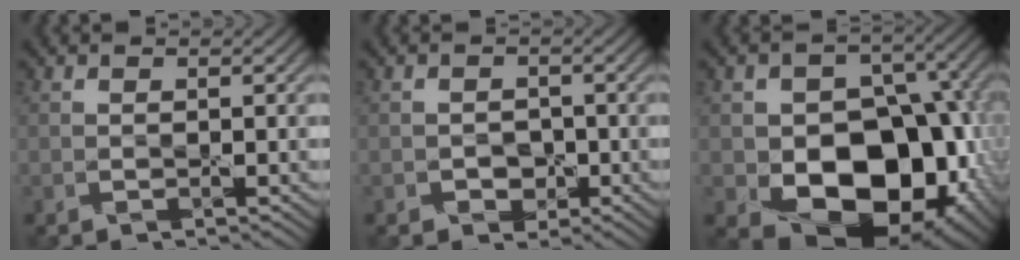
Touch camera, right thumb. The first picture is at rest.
{"total": 2.2, "force": [-0.9, 1.8, 0.8], "torque": [-0.009, -0.005, -0.016]}
{"total": 16.0, "force": [-4.0, 11.6, 10.3], "torque": [-0.128, -0.030, -0.055]}